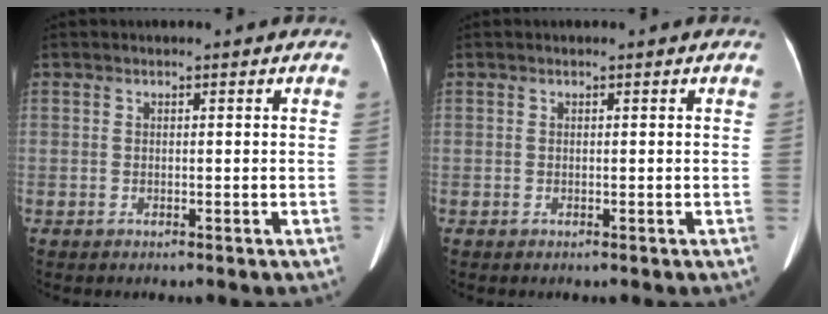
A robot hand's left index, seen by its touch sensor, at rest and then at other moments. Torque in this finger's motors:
{"motor_torque": [-0.07, -0.06, 0.00, 0.00]}